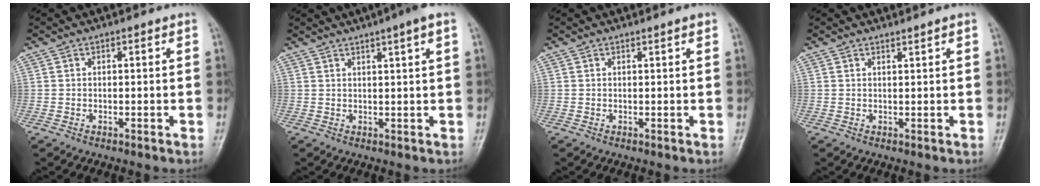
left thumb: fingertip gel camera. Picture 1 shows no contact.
{"total": 4.8, "force": [2.9, 0.1, 3.8], "torque": [-0.055, 0.010, 0.044]}
{"total": 0.7, "force": [0.5, 0.0, 0.5], "torque": [-0.007, -0.002, 0.006]}
{"total": 0.6, "force": [0.6, -0.1, 0.2], "torque": [-0.006, -0.007, 0.012]}